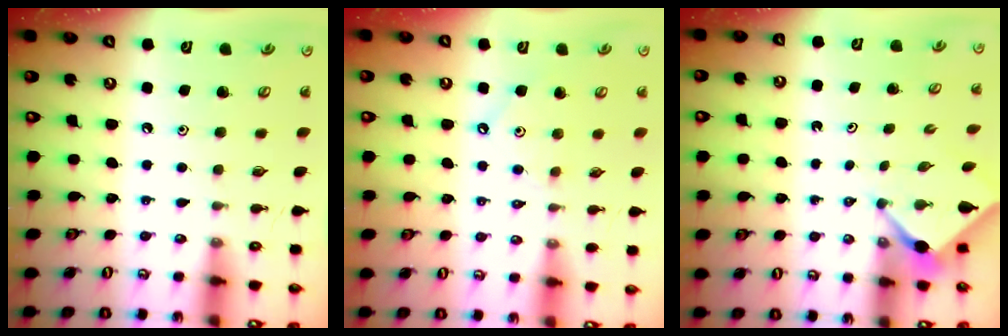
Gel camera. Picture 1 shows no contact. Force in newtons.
{"total": 2.4, "press": 2.3, "slide": 0.5}
{"total": 2.5, "press": 2.5, "slide": 0.3}